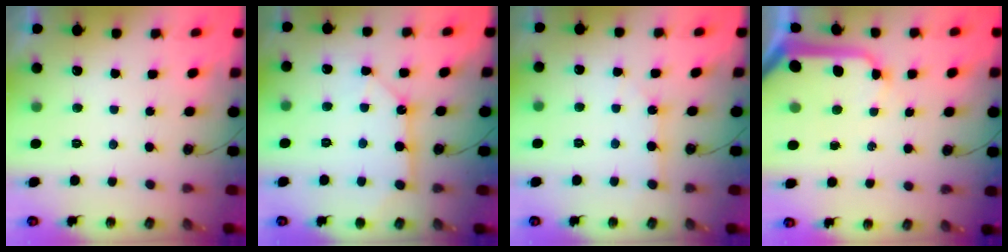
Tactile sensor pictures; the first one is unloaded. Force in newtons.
{"total": 11.7, "press": 11.7, "slide": 1.0}
{"total": 1.9, "press": 1.9, "slide": 0.0}
{"total": 14.6, "press": 14.5, "slide": 1.9}